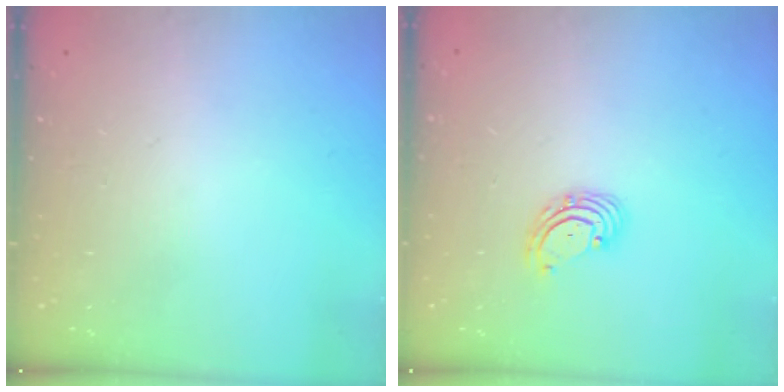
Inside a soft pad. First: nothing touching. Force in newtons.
{"total": 3.3, "press": 3.2, "slide": 0.5}